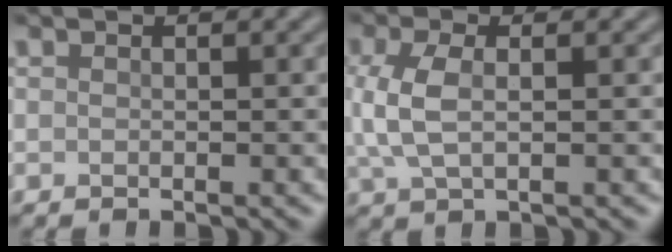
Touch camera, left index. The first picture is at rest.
{"total": 3.8, "force": [0.4, 1.8, 3.3], "torque": [-0.081, 0.005, 0.008]}